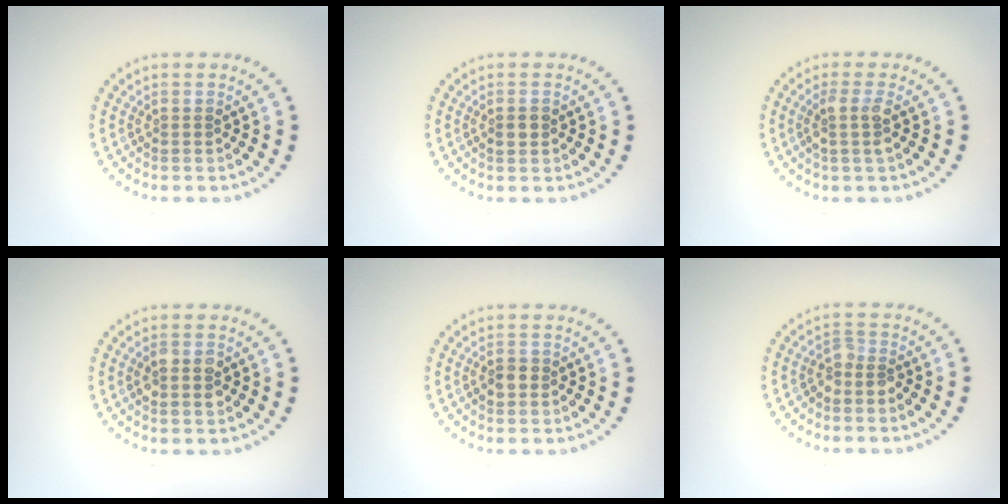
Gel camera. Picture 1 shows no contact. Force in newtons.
{"total": 1.0, "press": 1.0, "slide": 0.1}
{"total": 2.1, "press": 1.6, "slide": 1.3}
{"total": 2.0, "press": 2.0, "slide": 0.3}
{"total": 1.5, "press": 1.5, "slide": 0.3}
{"total": 1.6, "press": 1.3, "slide": 0.9}